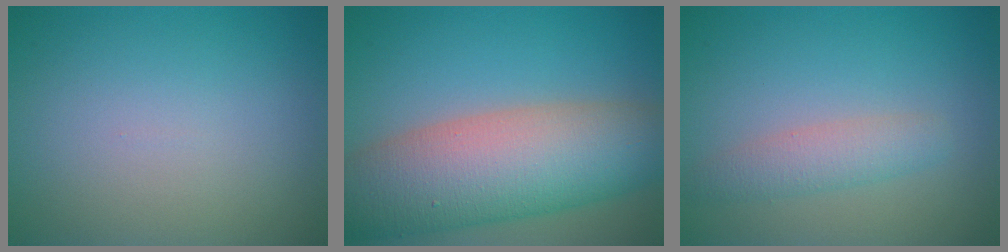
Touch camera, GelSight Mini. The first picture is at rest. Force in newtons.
{"total": 11.8, "press": 11.8, "slide": 0.6}
{"total": 2.5, "press": 2.5, "slide": 0.1}